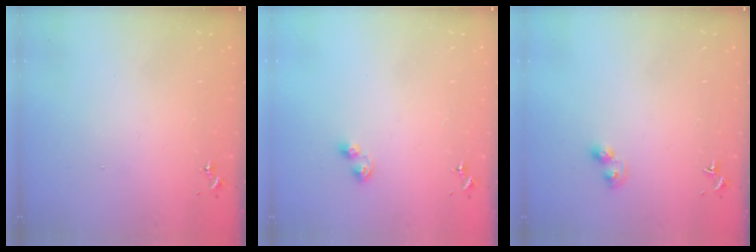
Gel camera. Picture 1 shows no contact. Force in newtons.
{"total": 3.6, "press": 3.6, "slide": 0.6}
{"total": 5.5, "press": 5.5, "slide": 0.2}